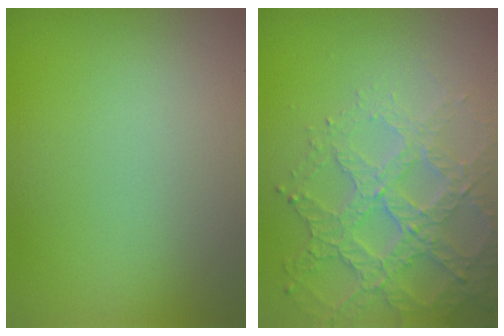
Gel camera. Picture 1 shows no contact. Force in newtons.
{"total": 5.1, "press": 4.3, "slide": 2.7}